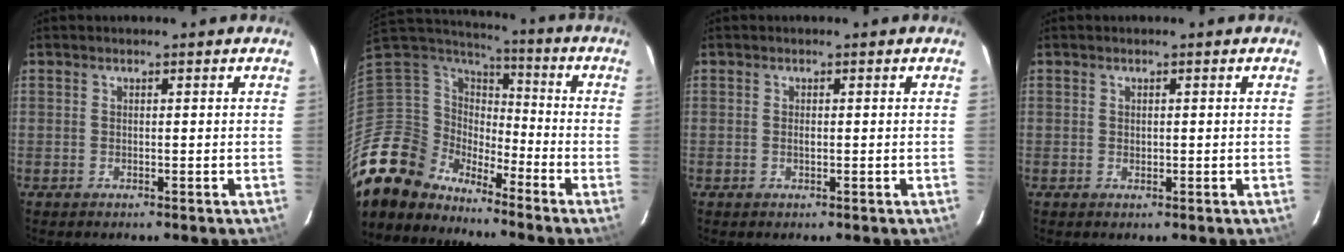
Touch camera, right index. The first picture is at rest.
{"total": 13.9, "force": [-12.5, 5.8, 2.0], "torque": [-0.067, 0.021, -0.252]}
{"total": 0.7, "force": [-0.1, 0.4, 0.5], "torque": [-0.008, -0.001, 0.000]}
{"total": 0.6, "force": [0.1, 0.5, 0.2], "torque": [-0.001, 0.000, 0.004]}